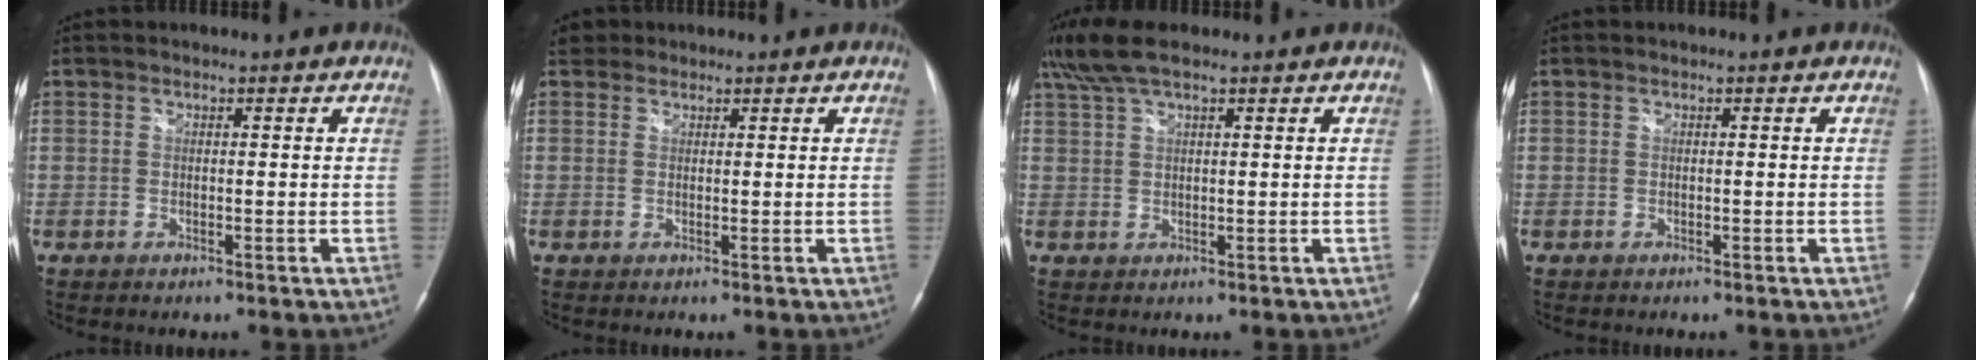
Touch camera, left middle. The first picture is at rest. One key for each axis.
{"total": 2.1, "fx": 1.5, "fy": 1.4, "fz": 0.0, "tx": -0.001, "ty": 0.016, "tz": 0.024}
{"total": 5.9, "fx": 4.4, "fy": 1.0, "fz": 3.7, "tx": -0.086, "ty": 0.028, "tz": 0.087}
{"total": 0.0}